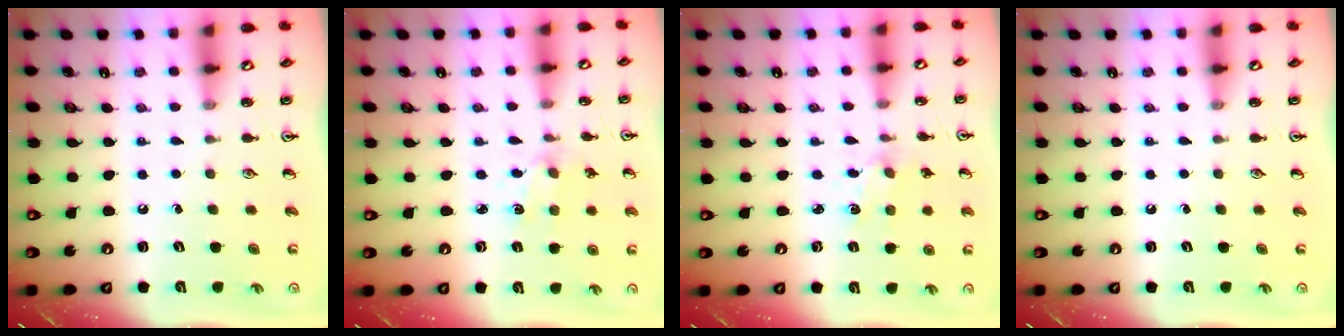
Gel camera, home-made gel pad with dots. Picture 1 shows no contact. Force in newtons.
{"total": 2.0, "press": 2.0, "slide": 0.3}
{"total": 2.1, "press": 2.0, "slide": 0.3}
{"total": 0.0}